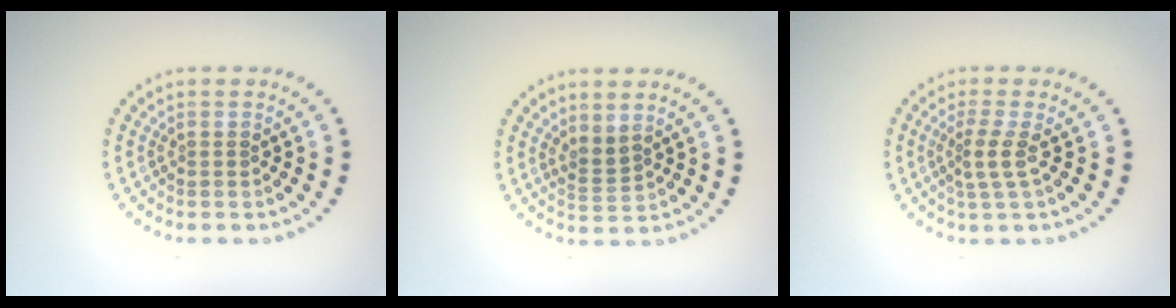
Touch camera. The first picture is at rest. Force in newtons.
{"total": 1.7, "press": 1.3, "slide": 1.1}
{"total": 2.3, "press": 1.5, "slide": 1.7}